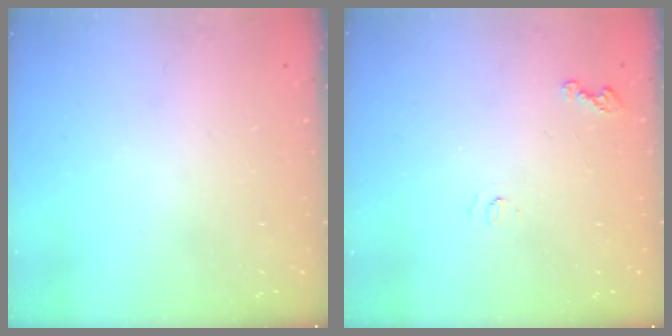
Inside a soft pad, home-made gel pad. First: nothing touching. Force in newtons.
{"total": 3.9, "press": 3.8, "slide": 0.5}